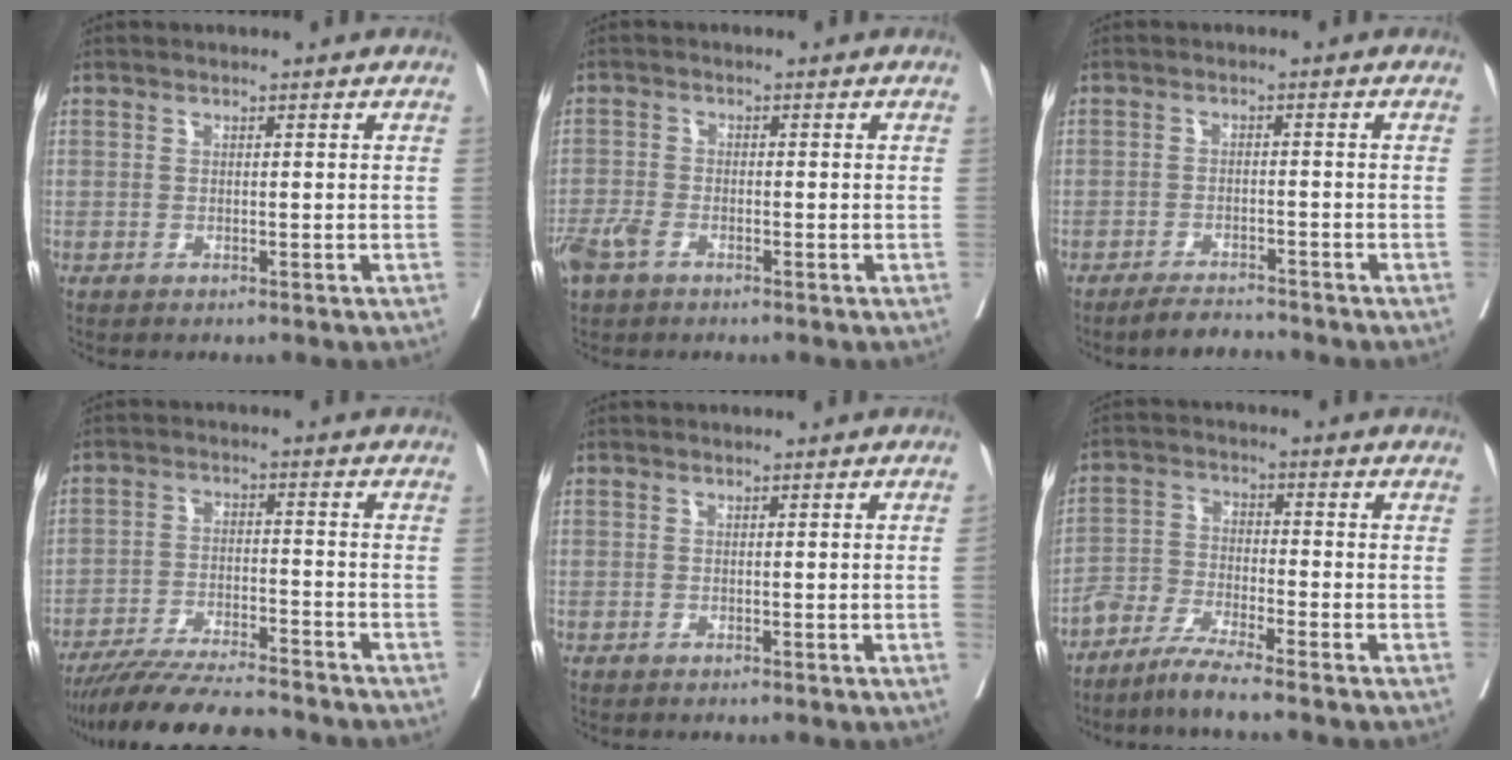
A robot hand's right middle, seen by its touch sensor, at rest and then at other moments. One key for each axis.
{"total": 3.9, "fx": -2.5, "fy": 1.8, "fz": 2.4, "tx": -0.058, "ty": -0.004, "tz": -0.049}
{"total": 3.5, "fx": -3.4, "fy": 0.3, "fz": 0.8, "tx": -0.017, "ty": -0.013, "tz": -0.059}
{"total": 13.2, "fx": -12.1, "fy": 1.2, "fz": 5.3, "tx": -0.082, "ty": -0.012, "tz": -0.194}
{"total": 0.9, "fx": -0.1, "fy": -0.3, "fz": 0.8, "tx": -0.007, "ty": -0.001, "tz": 0.001}
{"total": 5.5, "fx": -4.8, "fy": -0.2, "fz": 2.8, "tx": -0.057, "ty": -0.021, "tz": -0.102}